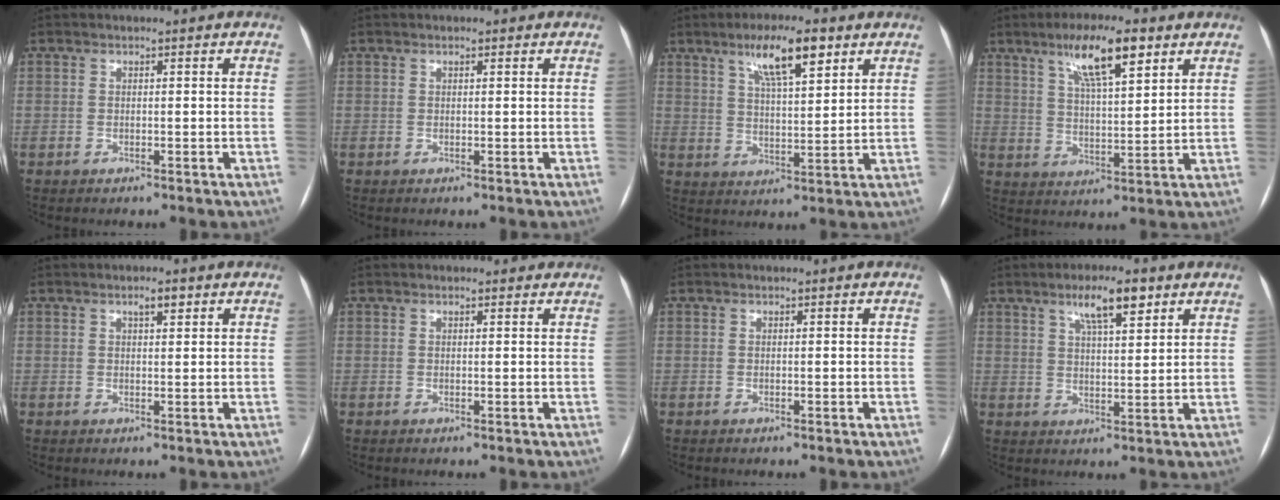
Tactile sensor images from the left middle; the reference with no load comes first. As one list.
[{"total": 0.5, "force": [0.3, 0.2, 0.3], "torque": [-0.009, 0.001, 0.004]}, {"total": 9.1, "force": [5.4, 1.9, 7.1], "torque": [-0.126, 0.009, 0.094]}, {"total": 10.1, "force": [6.0, 2.0, 7.9], "torque": [-0.141, 0.010, 0.104]}, {"total": 1.8, "force": [1.1, 0.6, 1.4], "torque": [-0.024, 0.005, 0.017]}, {"total": 1.7, "force": [1.4, 0.7, 0.6], "torque": [-0.011, 0.010, 0.014]}, {"total": 0.0}, {"total": 6.8, "force": [4.2, 1.5, 5.2], "torque": [-0.091, 0.008, 0.070]}]